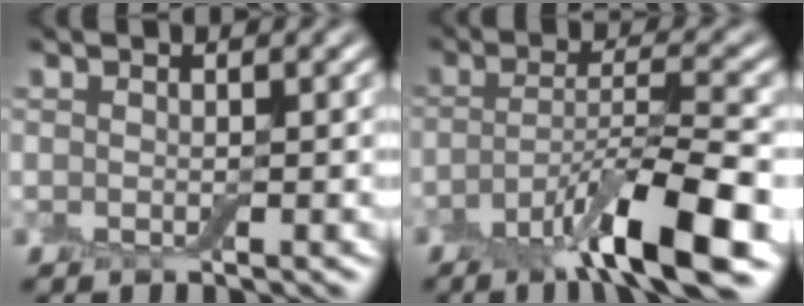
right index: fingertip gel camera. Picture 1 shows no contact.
{"total": 8.7, "force": [-4.5, 1.7, 7.3], "torque": [-0.113, 0.005, -0.084]}